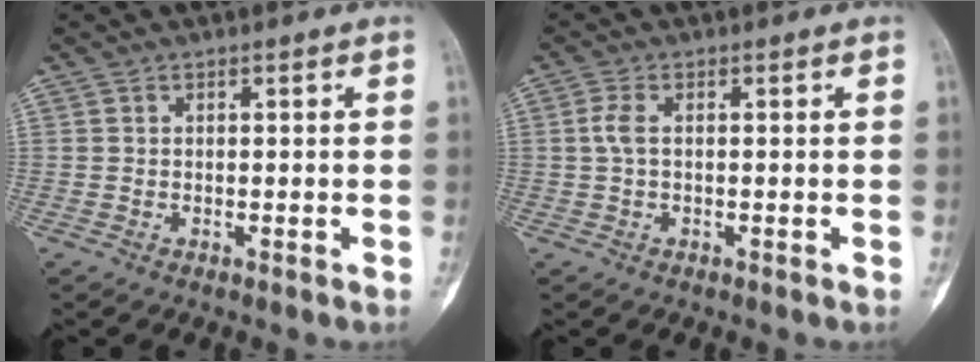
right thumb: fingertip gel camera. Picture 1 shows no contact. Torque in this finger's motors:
{"motor_torque": [0.10, 0.30, 0.38, -0.12, 0.00]}